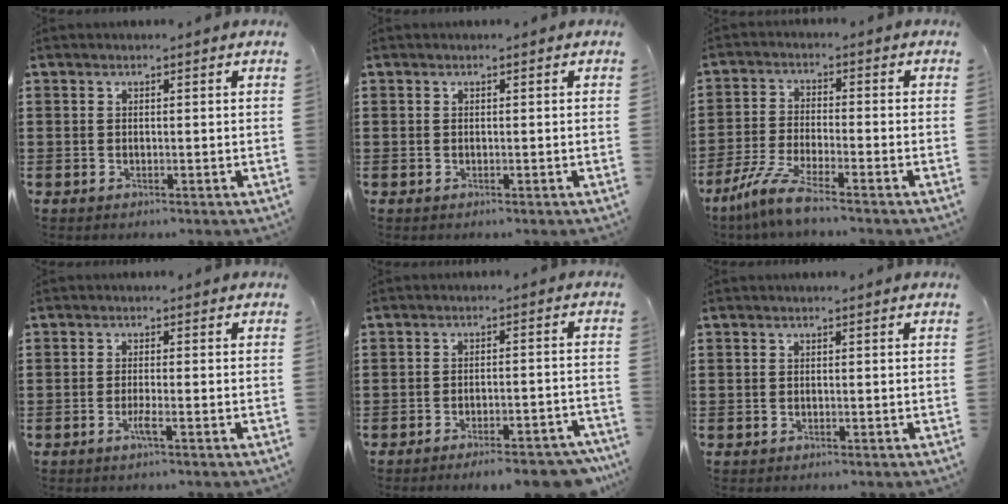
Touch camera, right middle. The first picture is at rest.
{"total": 0.0}
{"total": 6.0, "force": [-4.8, 0.1, 3.6], "torque": [-0.092, -0.018, -0.098]}
{"total": 1.9, "force": [-1.0, -0.1, 1.7], "torque": [-0.035, -0.005, -0.021]}
{"total": 5.5, "force": [-5.0, 0.2, 2.4], "torque": [-0.035, -0.006, -0.089]}
{"total": 0.0}